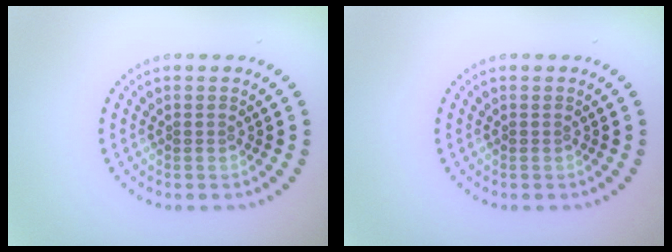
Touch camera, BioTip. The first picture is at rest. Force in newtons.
{"total": 0.0}